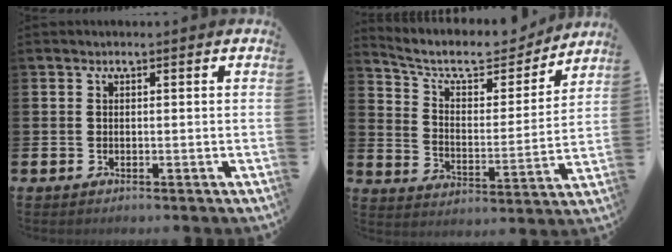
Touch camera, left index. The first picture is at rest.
{"total": 9.1, "force": [8.0, 3.0, 3.2], "torque": [-0.087, -0.059, 0.133]}